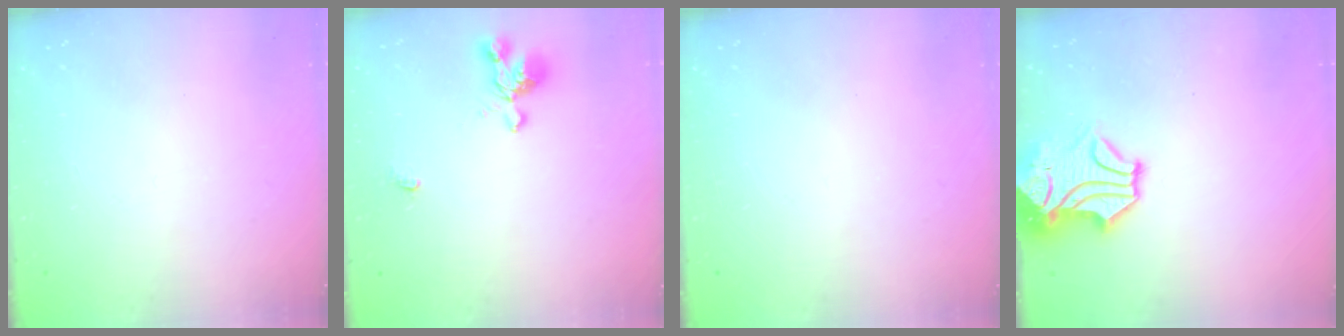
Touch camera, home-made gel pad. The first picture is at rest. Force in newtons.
{"total": 1.6, "press": 1.1, "slide": 1.1}
{"total": 0.0}
{"total": 2.3, "press": 1.9, "slide": 1.3}